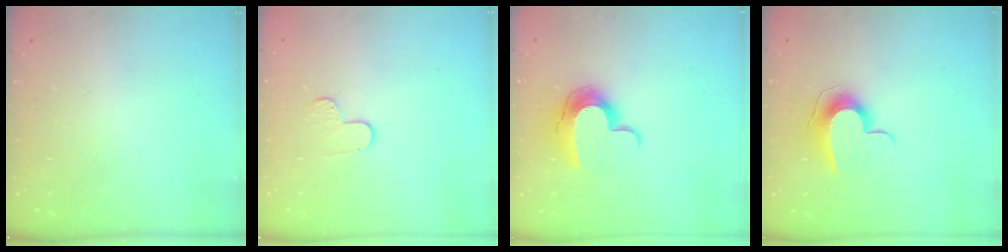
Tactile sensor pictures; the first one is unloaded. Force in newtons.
{"total": 3.8, "press": 3.8, "slide": 0.4}
{"total": 11.3, "press": 11.3, "slide": 0.2}
{"total": 9.6, "press": 9.6, "slide": 0.3}